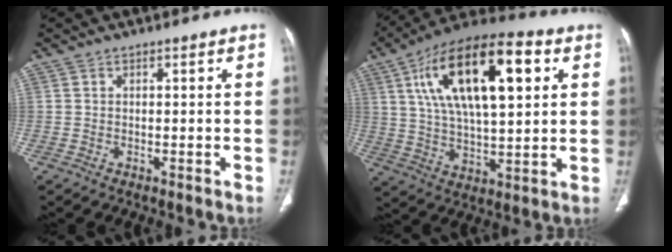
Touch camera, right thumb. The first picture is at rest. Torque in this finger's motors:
{"motor_torque": [-1.42, 2.99, 1.27, 0.25, 0.22]}